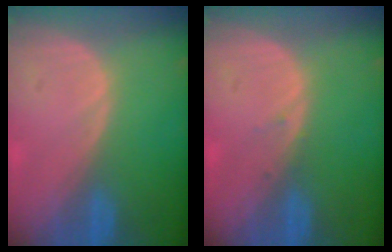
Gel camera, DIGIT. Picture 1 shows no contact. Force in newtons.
{"total": 0.7, "press": 0.4, "slide": 0.5}